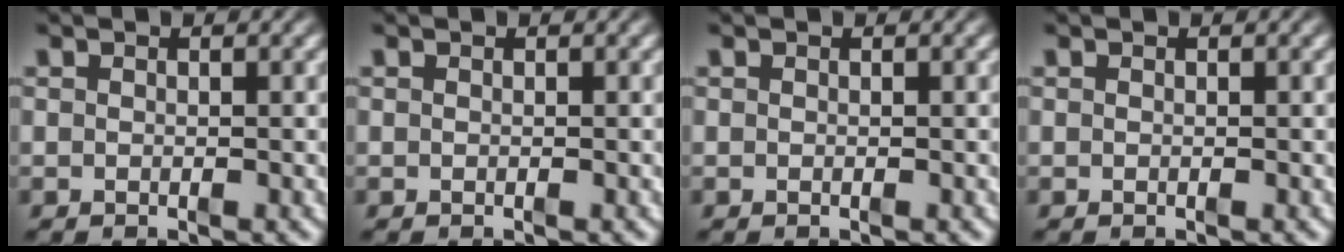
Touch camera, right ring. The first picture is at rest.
{"total": 0.0}
{"total": 0.0}
{"total": 0.0}